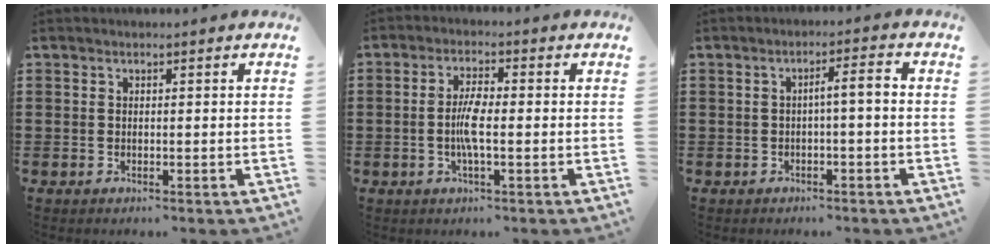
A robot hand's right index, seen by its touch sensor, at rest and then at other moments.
{"total": 4.8, "force": [-0.7, 1.0, 4.6], "torque": [-0.097, -0.002, -0.019]}
{"total": 2.6, "force": [-0.8, 0.1, 2.5], "torque": [-0.045, 0.001, -0.018]}